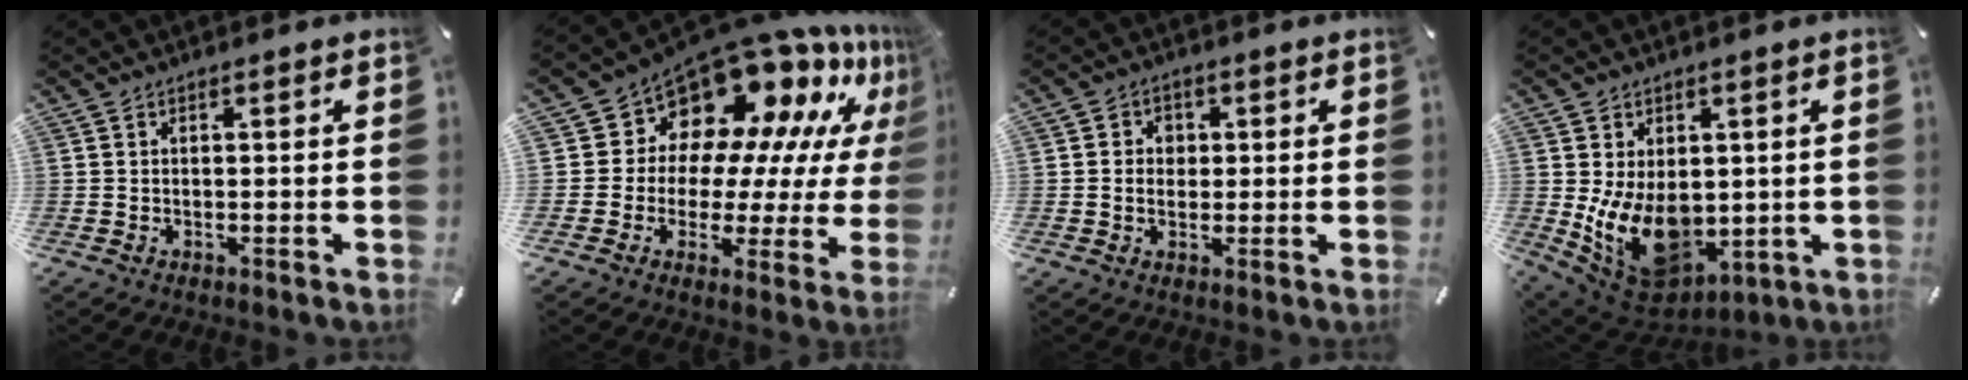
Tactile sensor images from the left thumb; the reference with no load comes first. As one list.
[{"total": 14.5, "force": [11.5, 8.0, 3.7], "torque": [-0.059, -0.124, 0.194]}, {"total": 3.6, "force": [-0.2, 3.3, 1.6], "torque": [-0.026, 0.005, -0.008]}, {"total": 14.4, "force": [-0.6, 10.8, 9.5], "torque": [-0.175, -0.020, -0.001]}]